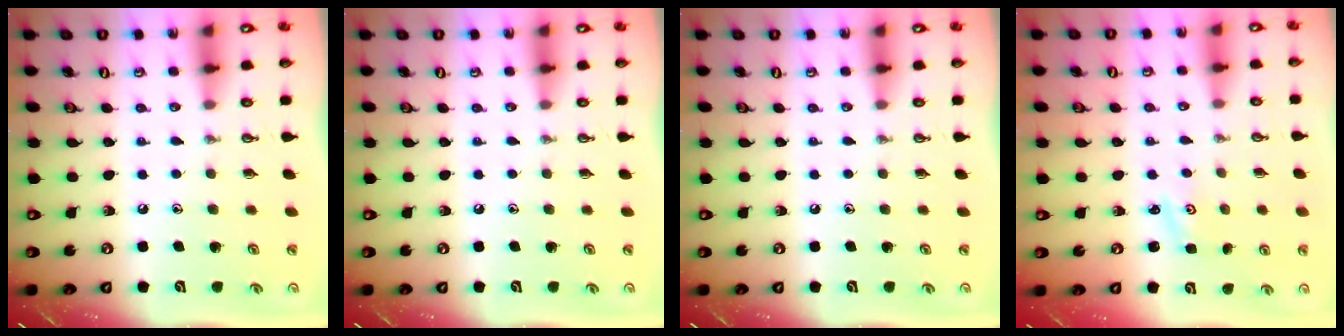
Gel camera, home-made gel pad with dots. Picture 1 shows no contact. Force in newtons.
{"total": 0.0}
{"total": 0.0}
{"total": 1.4, "press": 1.4, "slide": 0.3}